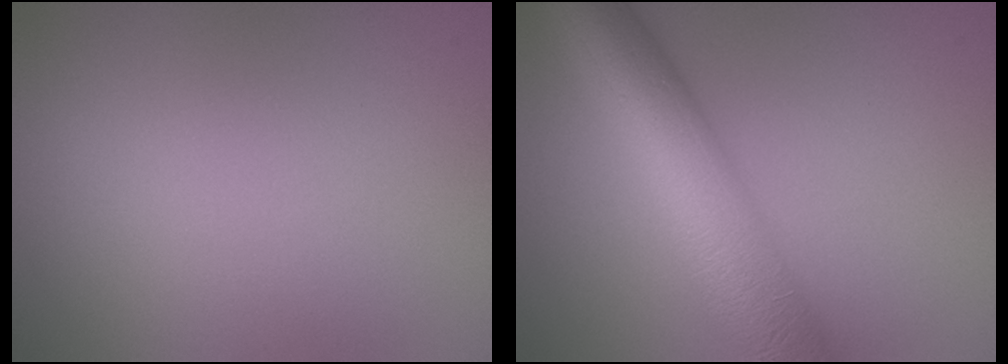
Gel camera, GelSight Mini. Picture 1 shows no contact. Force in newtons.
{"total": 10.2, "press": 10.2, "slide": 0.2}